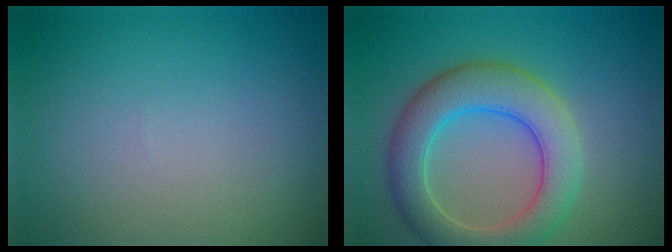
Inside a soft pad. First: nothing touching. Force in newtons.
{"total": 6.2, "press": 6.1, "slide": 0.5}